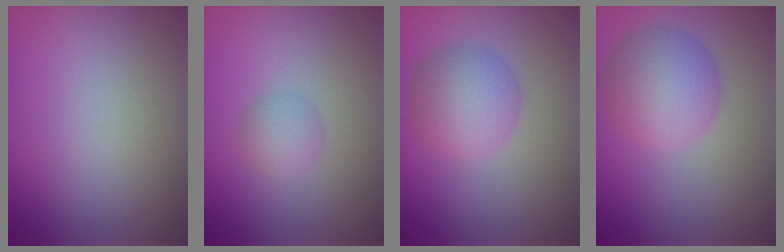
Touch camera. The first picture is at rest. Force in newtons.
{"total": 1.8, "press": 1.8, "slide": 0.1}
{"total": 4.9, "press": 4.9, "slide": 0.1}
{"total": 6.1, "press": 6.1, "slide": 0.1}